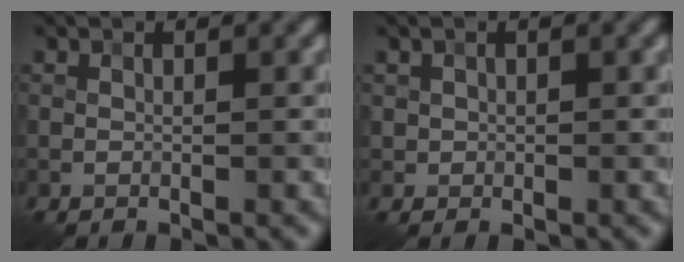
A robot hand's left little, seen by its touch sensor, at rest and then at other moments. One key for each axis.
{"total": 0.8, "fx": 0.2, "fy": 0.7, "fz": 0.1, "tx": 0.002, "ty": -0.003, "tz": 0.003}